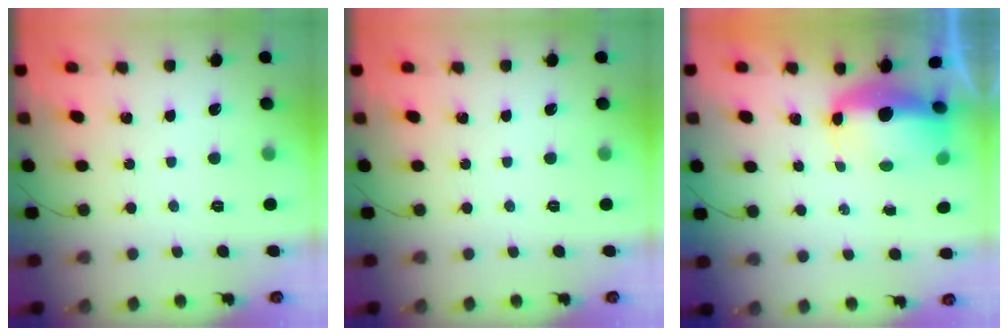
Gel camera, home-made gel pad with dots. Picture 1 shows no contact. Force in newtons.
{"total": 0.0}
{"total": 6.4, "press": 6.4, "slide": 0.6}